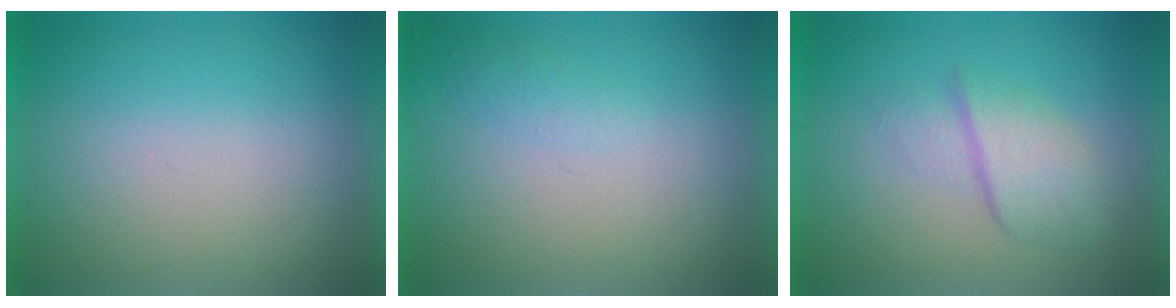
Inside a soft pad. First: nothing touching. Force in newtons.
{"total": 1.1}
{"total": 2.7}